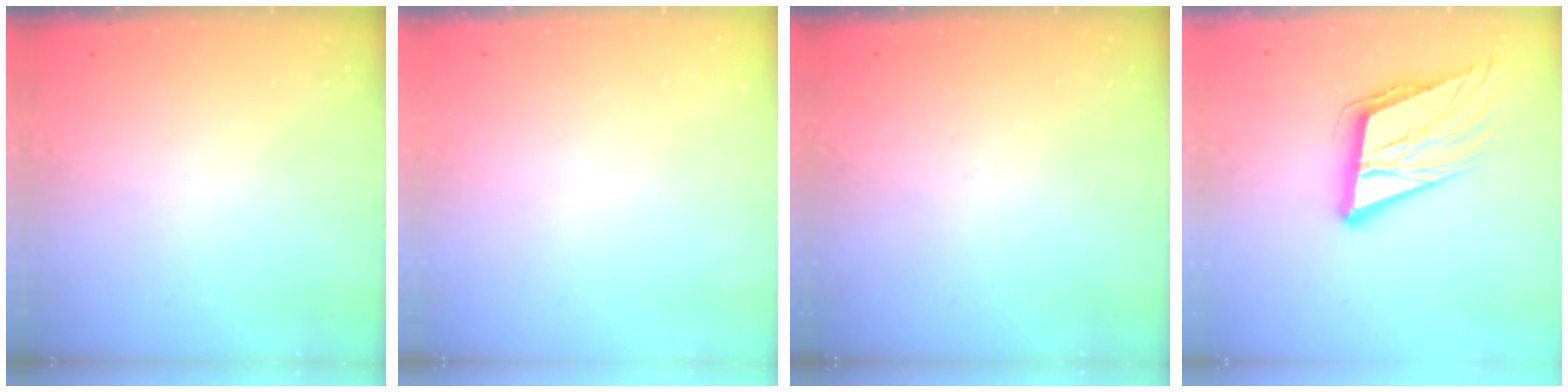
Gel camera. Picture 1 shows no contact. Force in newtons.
{"total": 0.0}
{"total": 0.0}
{"total": 15.0, "press": 14.6, "slide": 3.5}